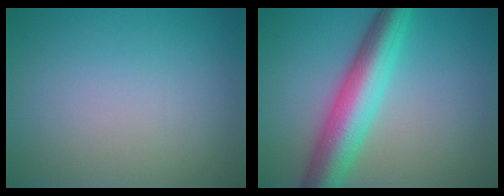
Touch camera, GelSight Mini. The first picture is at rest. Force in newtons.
{"total": 7.2, "press": 7.2, "slide": 0.1}